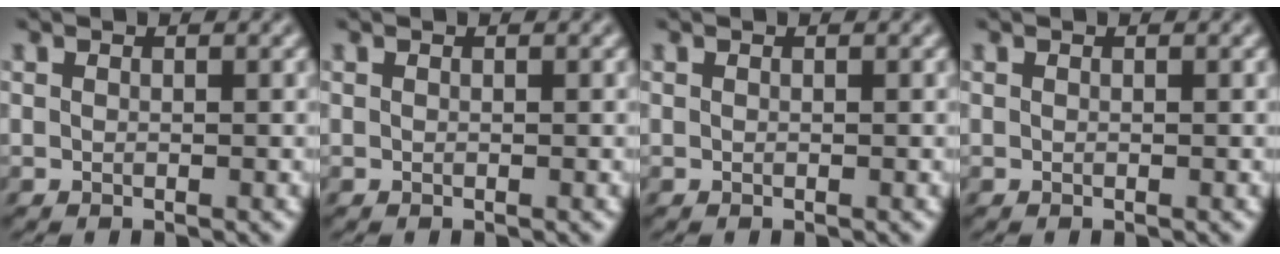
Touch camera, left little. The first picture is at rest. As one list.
[{"total": 0.0}, {"total": 0.0}, {"total": 0.0}]